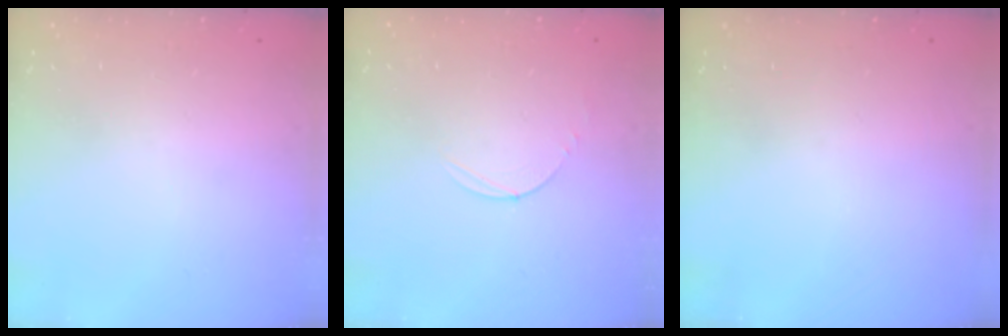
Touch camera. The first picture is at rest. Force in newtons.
{"total": 3.0, "press": 3.0, "slide": 0.3}
{"total": 0.0}